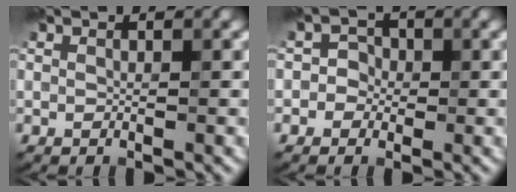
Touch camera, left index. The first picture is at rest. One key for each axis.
{"total": 1.8, "fx": -0.4, "fy": 1.7, "fz": 0.4, "tx": 0.017, "ty": 0.009, "tz": -0.017}